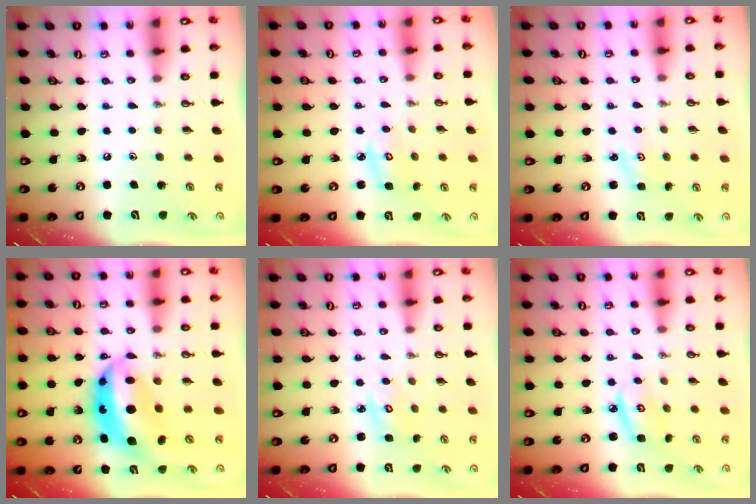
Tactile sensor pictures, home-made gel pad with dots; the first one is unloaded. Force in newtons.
{"total": 3.8, "press": 3.8, "slide": 0.2}
{"total": 1.4, "press": 1.4, "slide": 0.3}
{"total": 14.1, "press": 14.1, "slide": 1.1}
{"total": 3.3, "press": 3.3, "slide": 0.2}
{"total": 4.6, "press": 4.6, "slide": 0.2}